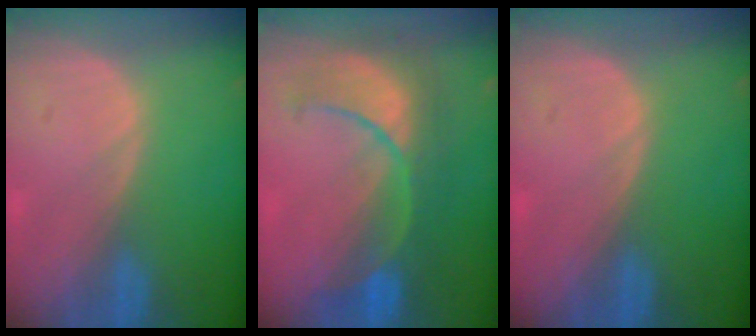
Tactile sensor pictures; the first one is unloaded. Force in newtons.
{"total": 8.9, "press": 8.9, "slide": 0.6}
{"total": 0.0}